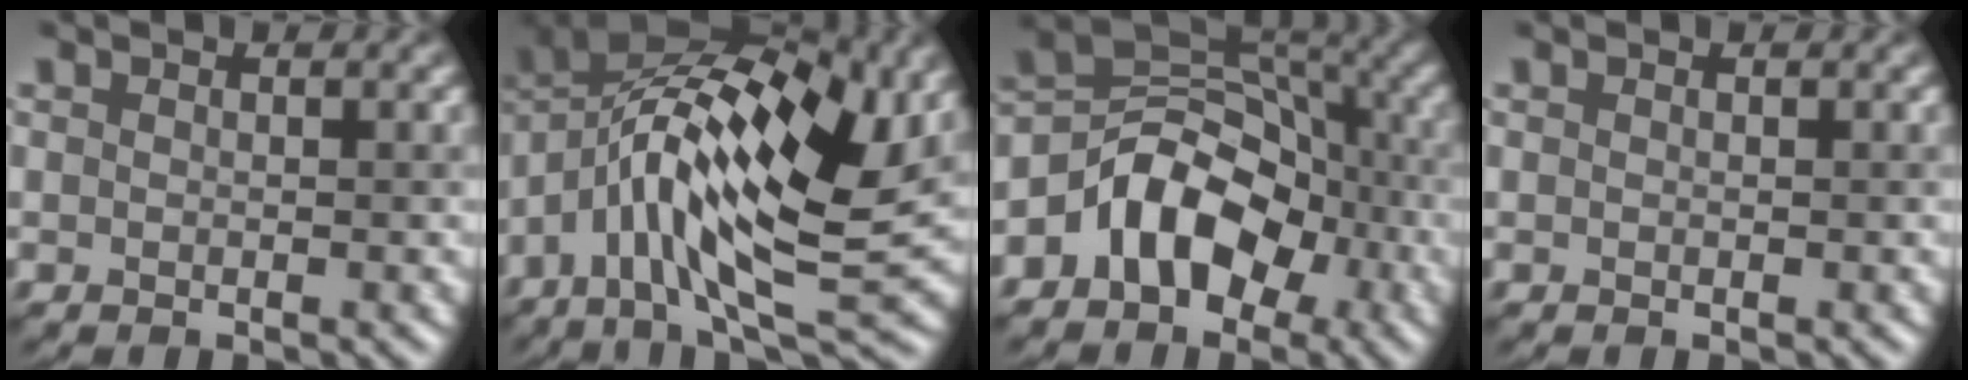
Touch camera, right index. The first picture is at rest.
{"total": 15.3, "force": [2.1, 6.3, 13.8], "torque": [-0.239, 0.015, 0.038]}
{"total": 7.2, "force": [-3.0, 5.0, 4.2], "torque": [-0.044, 0.020, -0.062]}
{"total": 0.0}